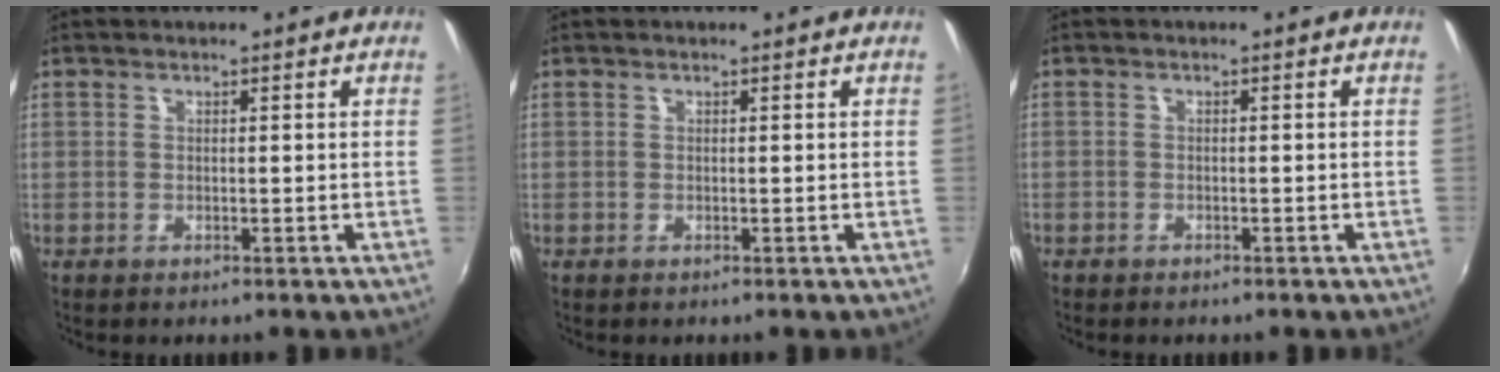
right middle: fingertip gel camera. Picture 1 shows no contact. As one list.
[{"total": 0.0}, {"total": 1.3, "force": [-1.0, 0.9, 0.0], "torque": [-0.005, 0.004, -0.015]}]